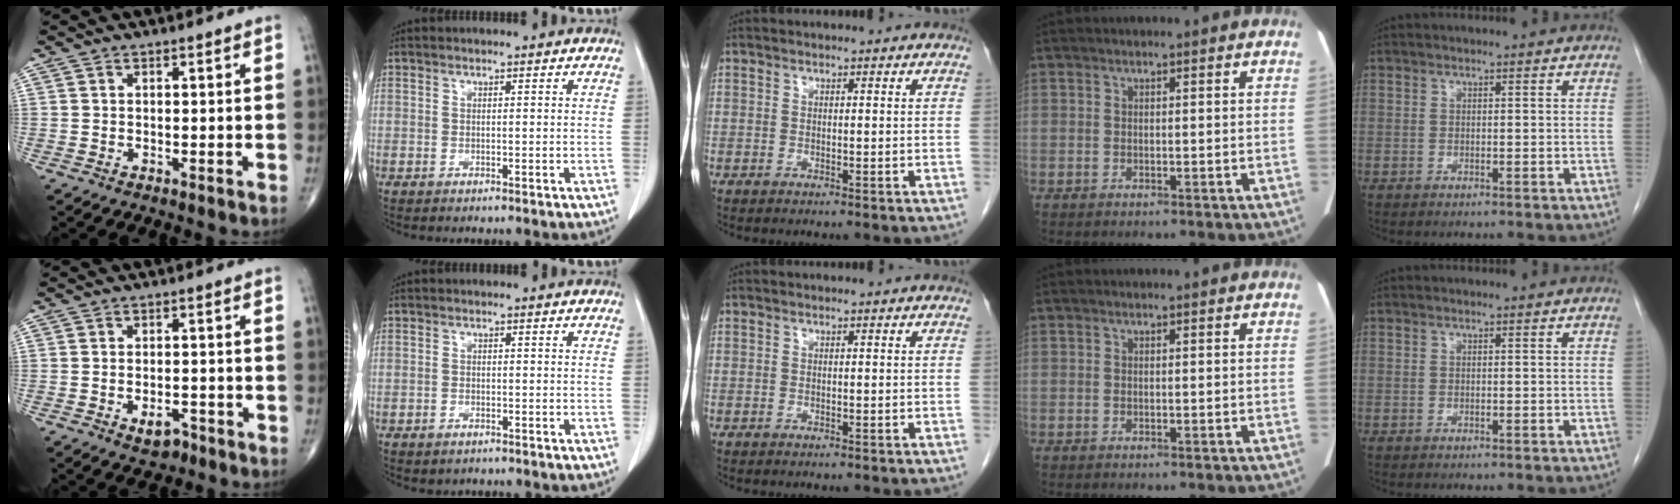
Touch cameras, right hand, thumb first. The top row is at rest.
{"thumb": {"total": 3.8, "force": [-2.2, 2.1, 2.3], "torque": [-0.027, 0.011, -0.032]}, "index": {"total": 1.3, "force": [-0.8, 0.9, 0.5], "torque": [-0.012, 0.001, -0.006]}}